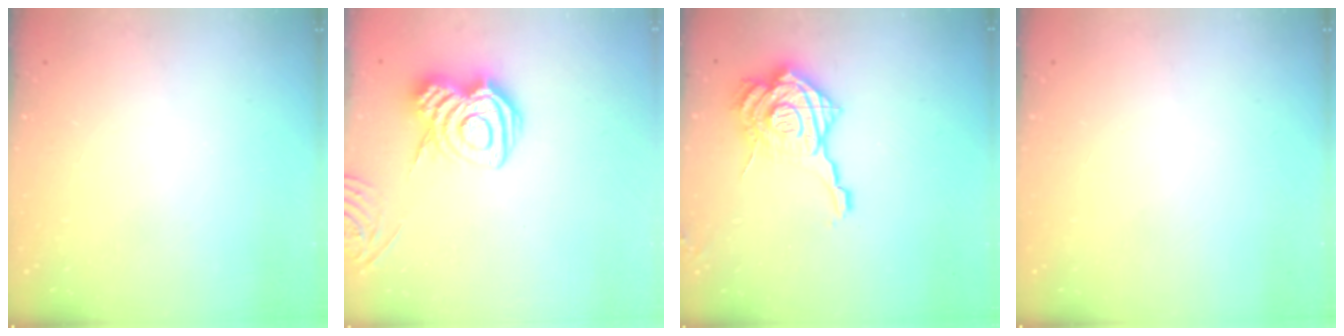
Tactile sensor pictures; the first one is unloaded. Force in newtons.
{"total": 11.4, "press": 11.4, "slide": 0.8}
{"total": 19.5, "press": 19.4, "slide": 2.0}
{"total": 0.0}